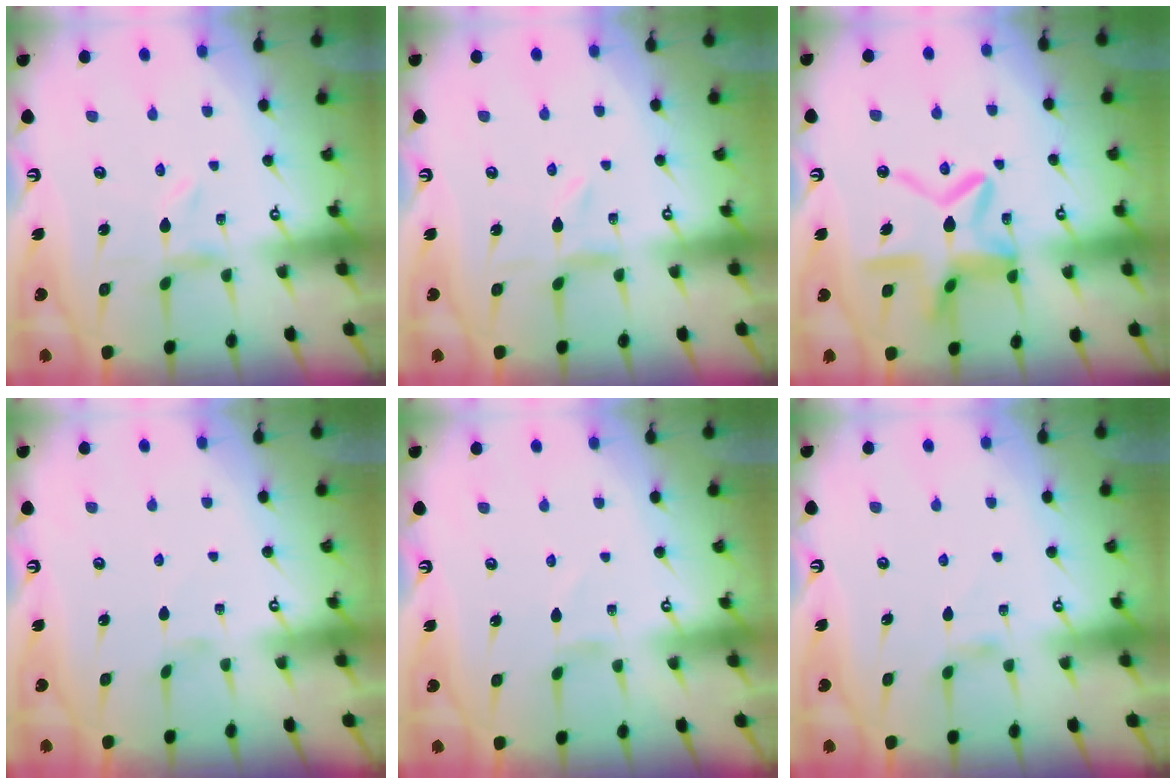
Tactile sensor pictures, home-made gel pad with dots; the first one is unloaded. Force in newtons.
{"total": 0.0}
{"total": 15.5, "press": 15.5, "slide": 1.5}
{"total": 0.7, "press": 0.7, "slide": 0.2}
{"total": 0.0}
{"total": 1.6, "press": 1.6, "slide": 0.4}